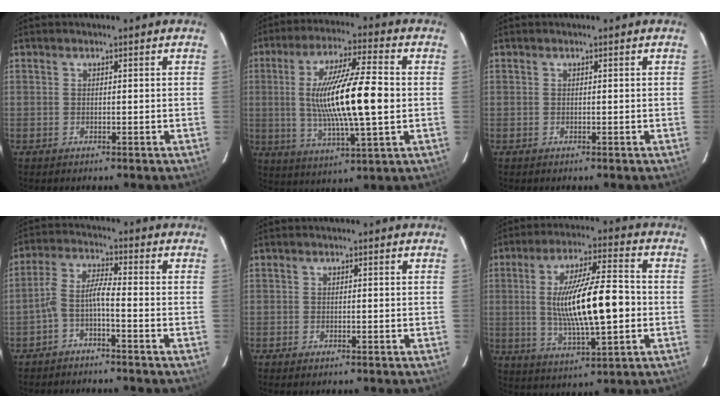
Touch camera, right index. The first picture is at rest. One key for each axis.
{"total": 17.5, "fx": 0.1, "fy": 2.8, "fz": 17.3, "tx": -0.313, "ty": -0.003, "tz": 0.007}
{"total": 0.0}
{"total": 4.6, "fx": -2.6, "fy": 0.7, "fz": 3.8, "tx": -0.097, "ty": 0.016, "tz": -0.051}
{"total": 0.9, "fx": -0.7, "fy": 0.3, "fz": 0.5, "tx": -0.009, "ty": -0.003, "tz": -0.013}
{"total": 16.5, "fx": -1.1, "fy": 3.7, "fz": 16.0, "tx": -0.282, "ty": -0.002, "tz": -0.009}